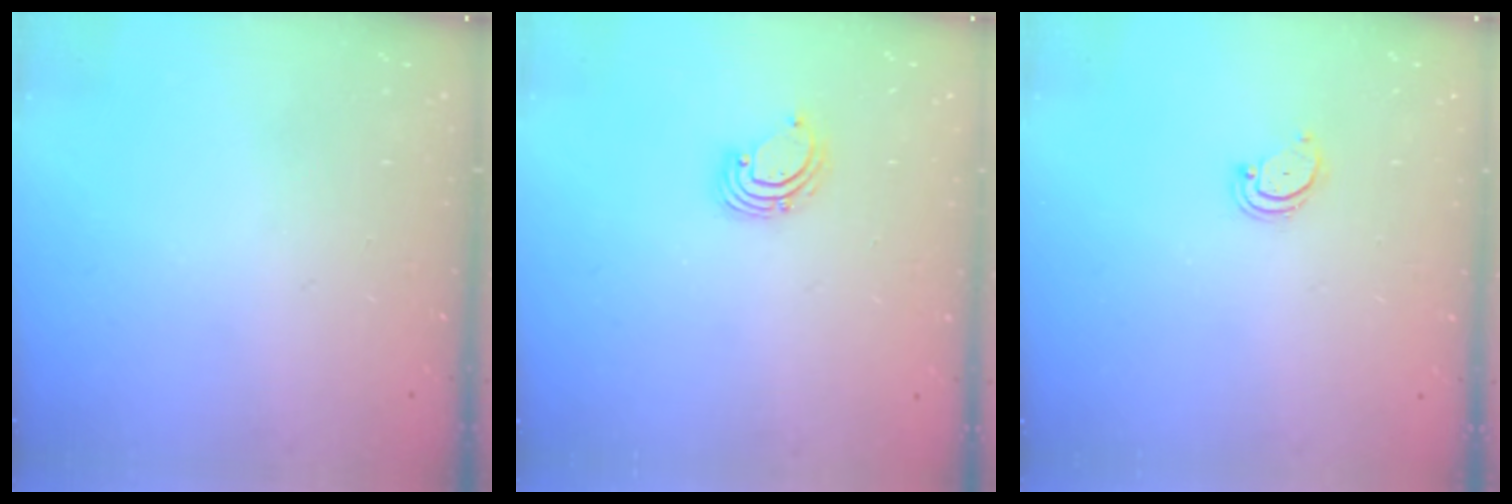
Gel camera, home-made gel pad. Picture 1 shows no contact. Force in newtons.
{"total": 2.2, "press": 2.2, "slide": 0.2}
{"total": 2.2, "press": 2.2, "slide": 0.3}